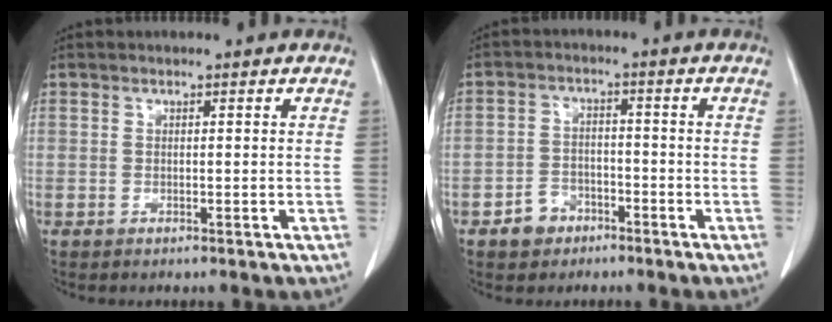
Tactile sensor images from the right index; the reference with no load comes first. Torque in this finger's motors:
{"motor_torque": [-0.05, -0.15, -0.49, -0.21]}